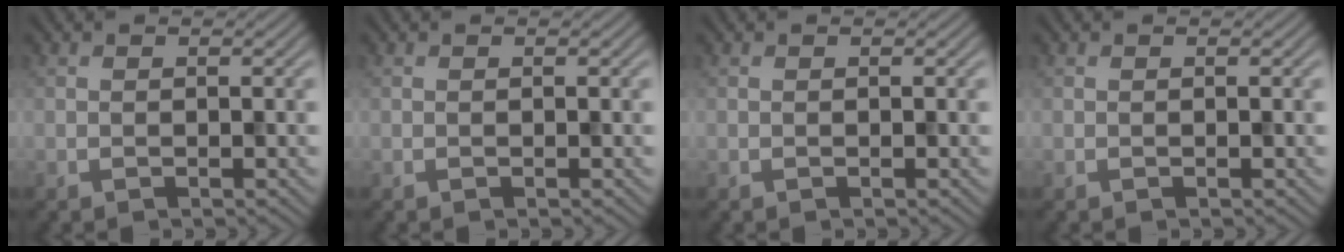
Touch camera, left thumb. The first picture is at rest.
{"total": 0.0}
{"total": 0.0}
{"total": 0.0}